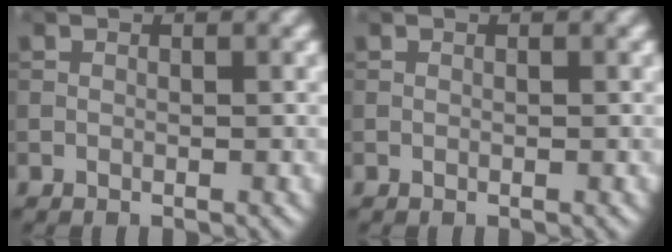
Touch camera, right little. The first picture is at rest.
{"total": 0.0}